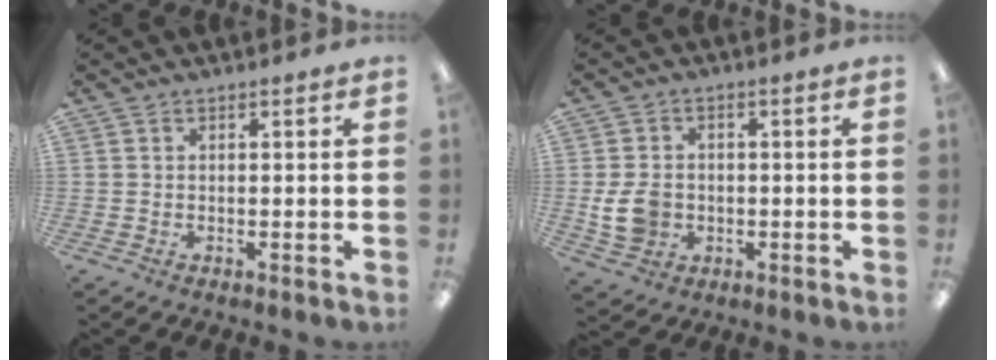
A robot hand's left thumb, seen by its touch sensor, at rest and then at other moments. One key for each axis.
{"total": 7.4, "fx": -1.2, "fy": 6.1, "fz": 4.0, "tx": -0.073, "ty": 0.008, "tz": -0.020}